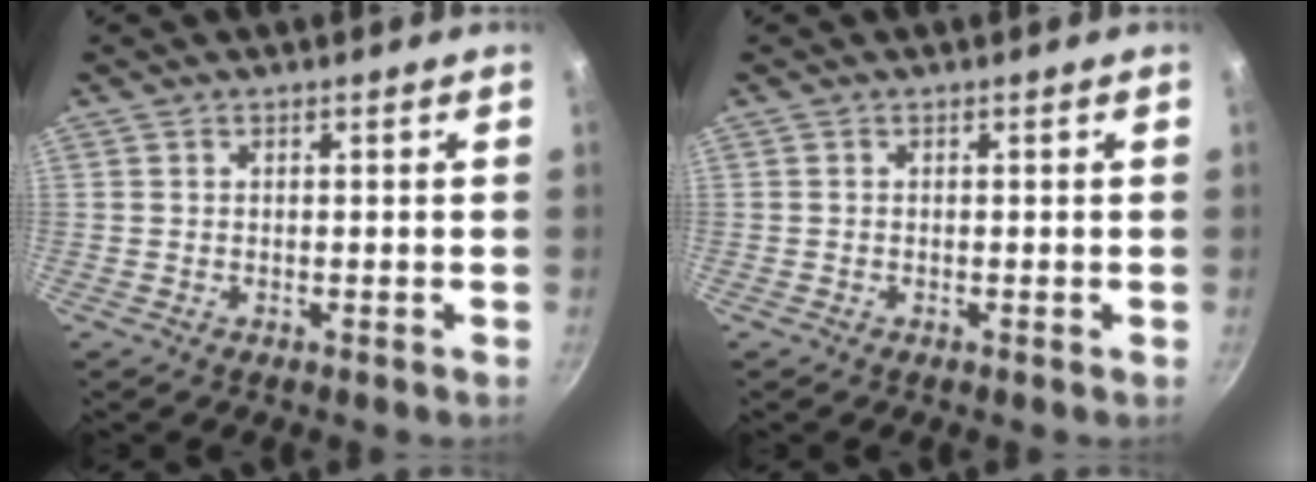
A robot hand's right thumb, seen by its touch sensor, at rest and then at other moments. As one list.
[{"total": 0.0}]